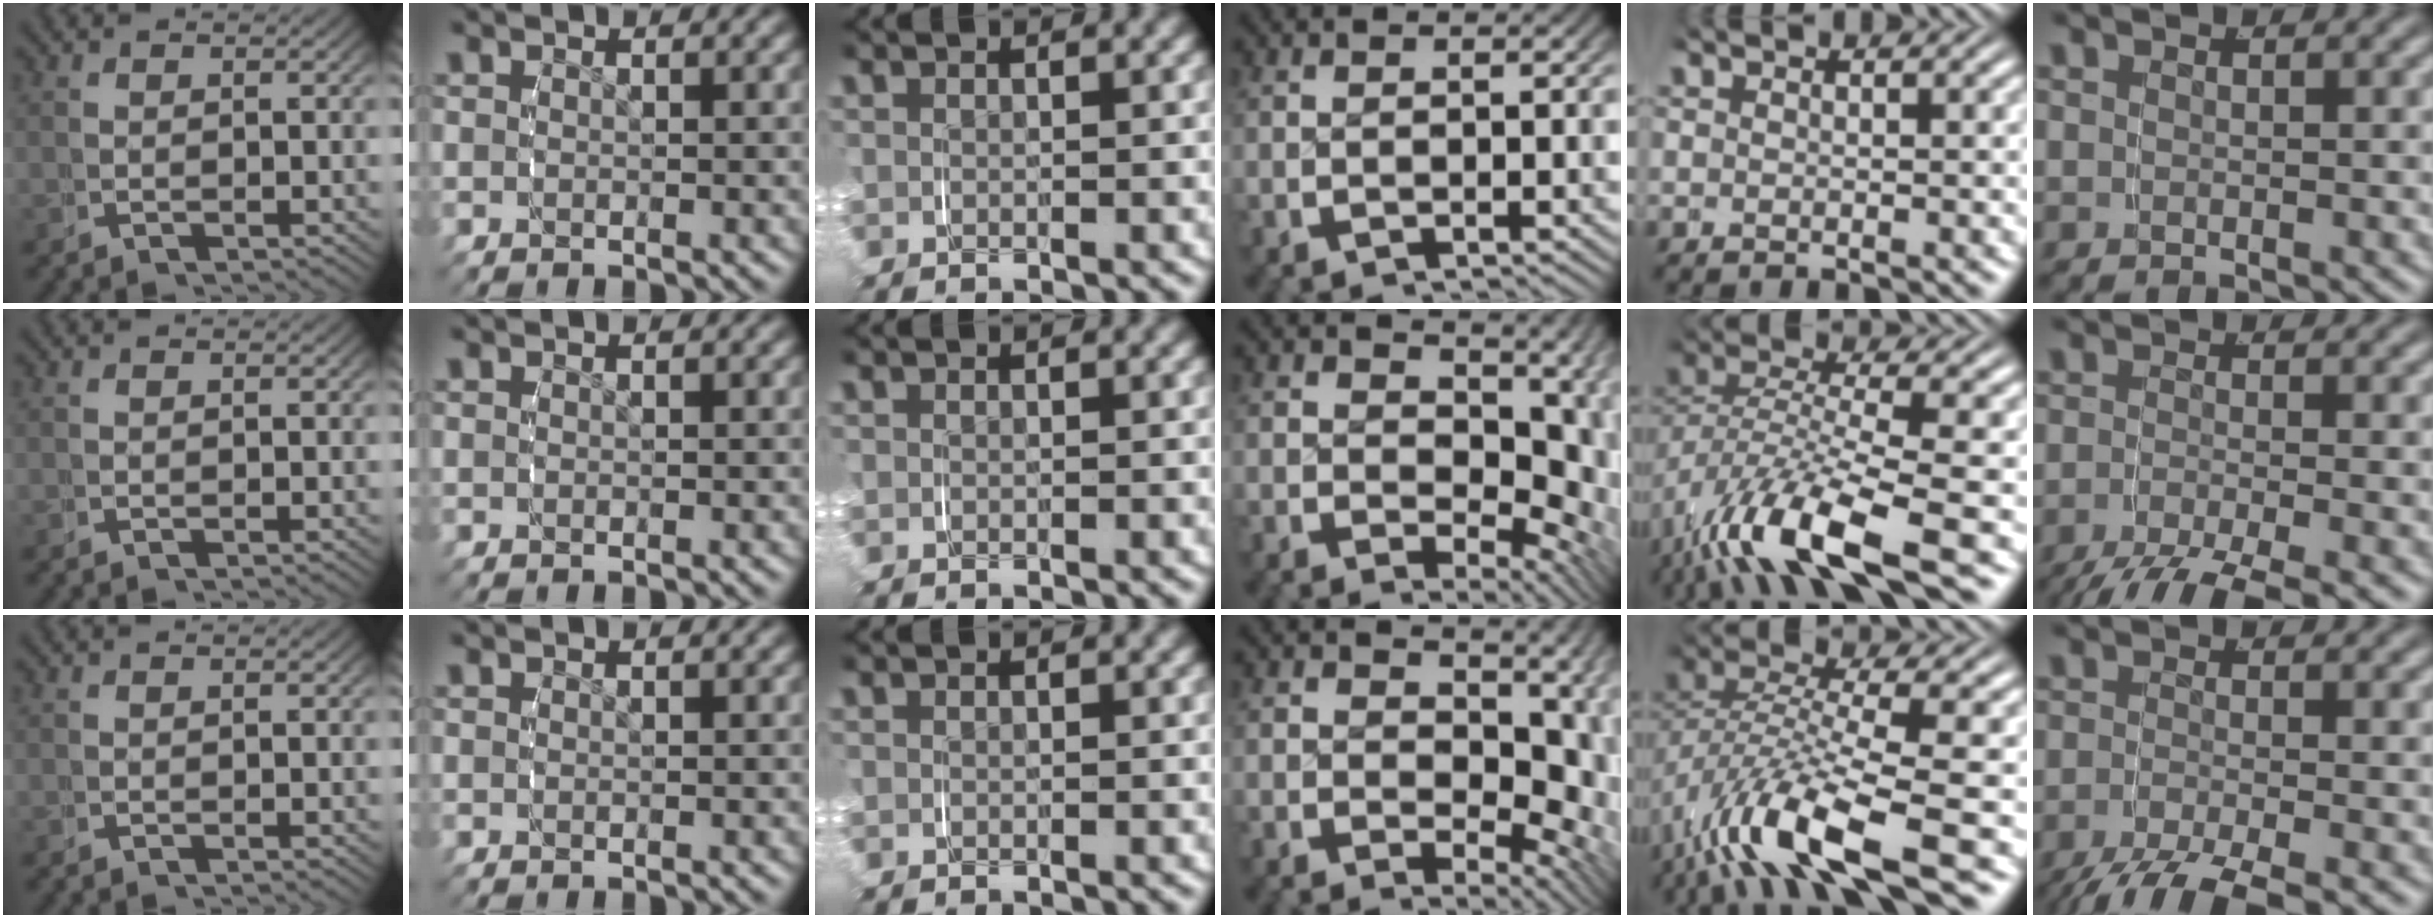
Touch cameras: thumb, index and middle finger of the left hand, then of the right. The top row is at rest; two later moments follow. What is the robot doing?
{"motion": "grasp_and_lifting", "object": "plastic wrap"}